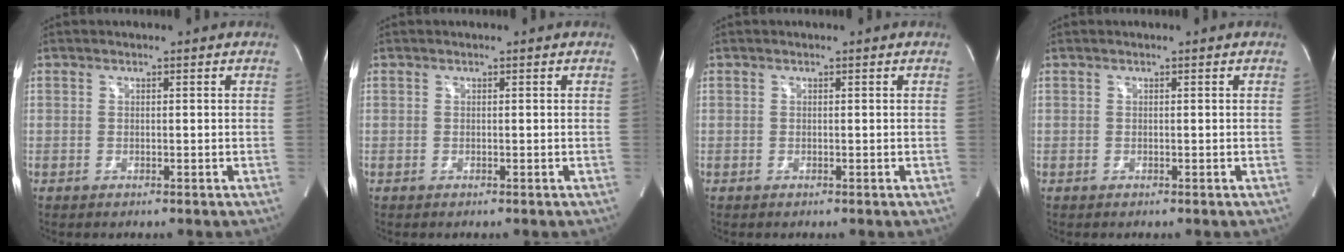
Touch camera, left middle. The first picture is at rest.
{"total": 0.0}
{"total": 0.0}
{"total": 0.0}